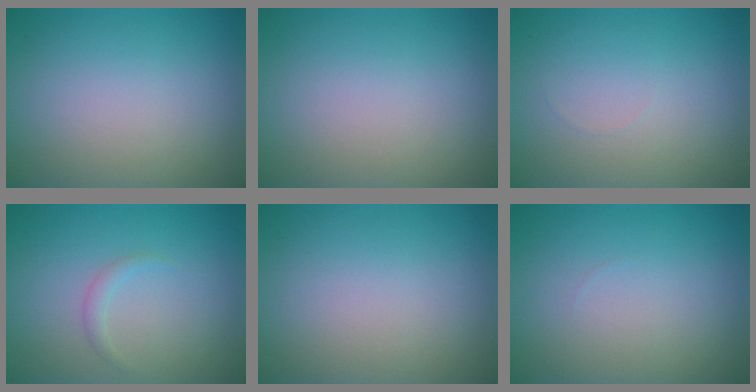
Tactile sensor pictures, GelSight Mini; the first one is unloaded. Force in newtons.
{"total": 0.0}
{"total": 0.0}
{"total": 0.9, "press": 0.9, "slide": 0.0}
{"total": 0.0}
{"total": 0.0}